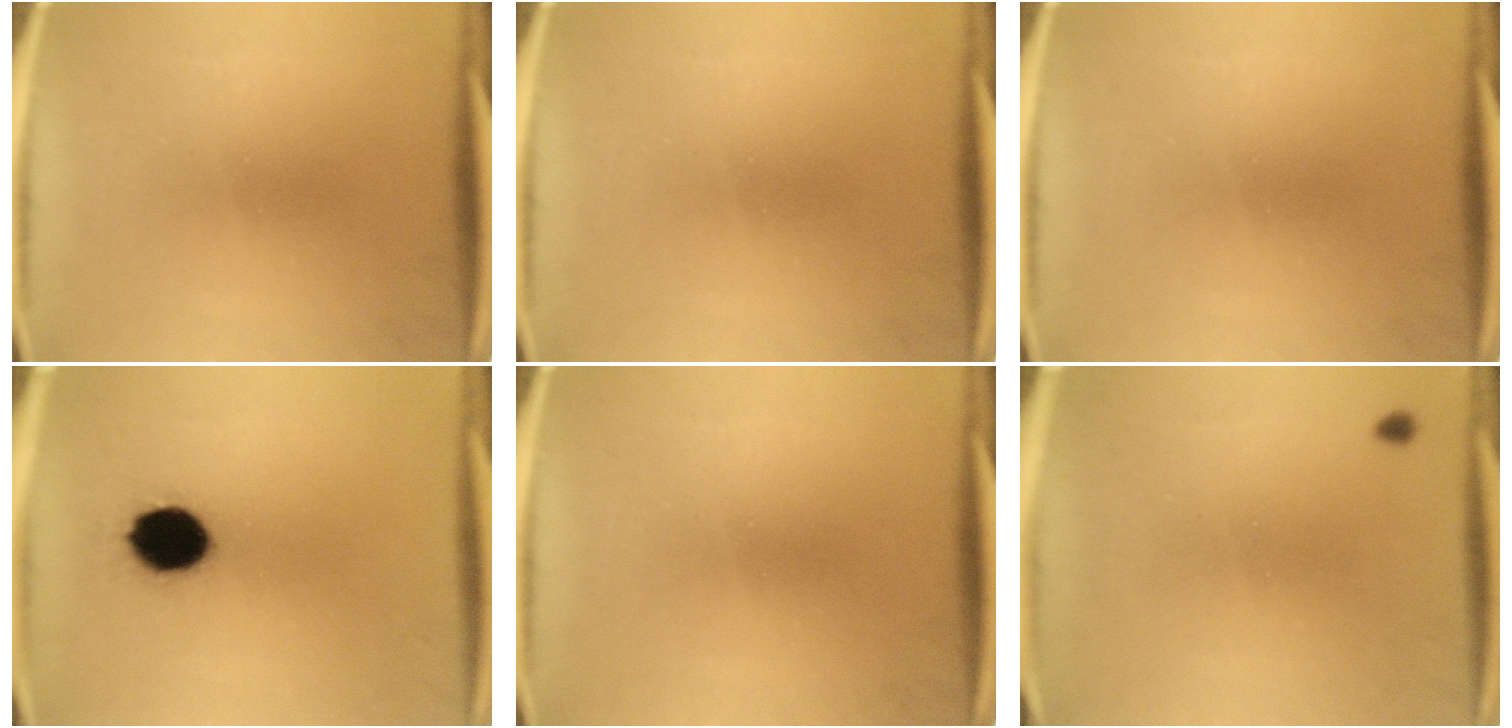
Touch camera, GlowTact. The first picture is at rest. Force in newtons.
{"total": 0.0}
{"total": 0.0}
{"total": 12.3}
{"total": 0.0}
{"total": 0.8}